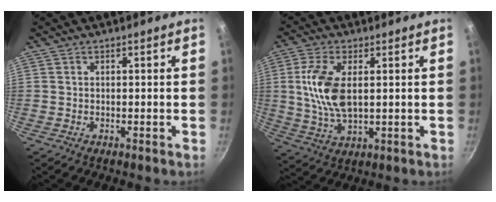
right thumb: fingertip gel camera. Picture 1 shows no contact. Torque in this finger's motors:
{"motor_torque": [0.14, 0.14, 0.87, 0.55, 0.13]}